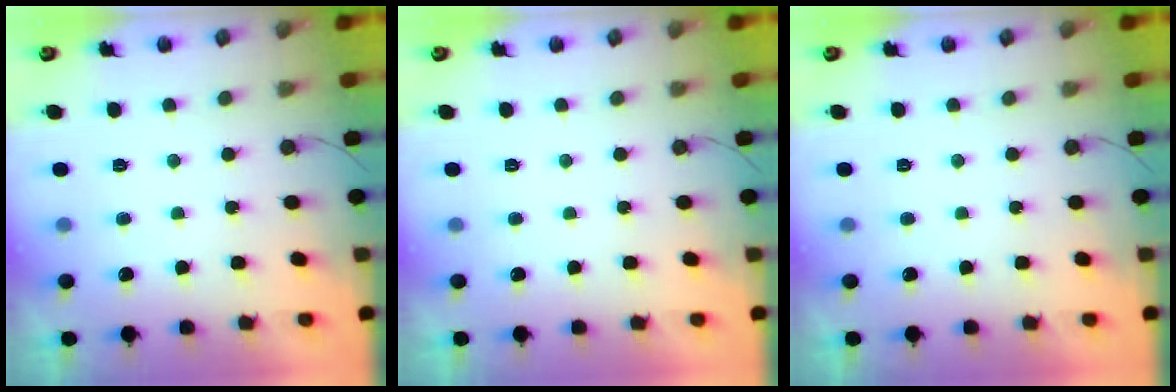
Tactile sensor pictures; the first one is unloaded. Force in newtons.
{"total": 0.0}
{"total": 0.0}